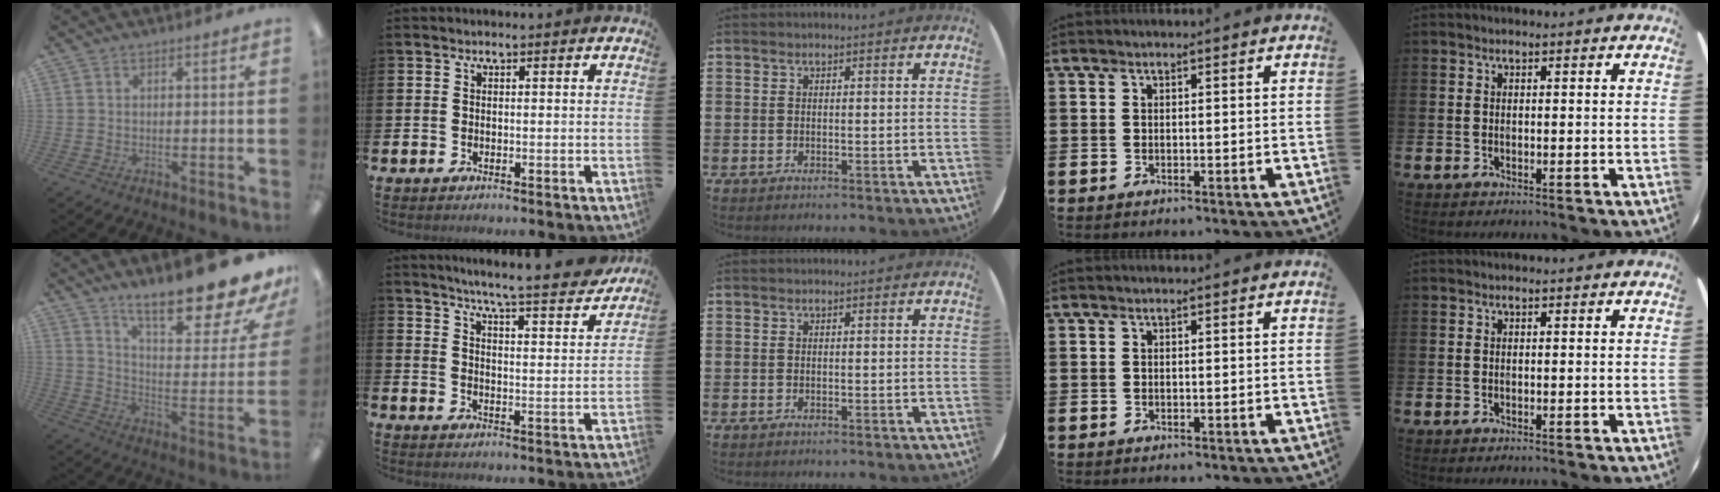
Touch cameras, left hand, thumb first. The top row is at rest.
{"thumb": {"total": 20.9, "force": [16.8, 4.6, 11.5], "torque": [-0.161, -0.131, 0.273]}, "index": {"total": 6.6, "force": [6.2, -0.4, 2.1], "torque": [-0.051, -0.051, 0.102]}}